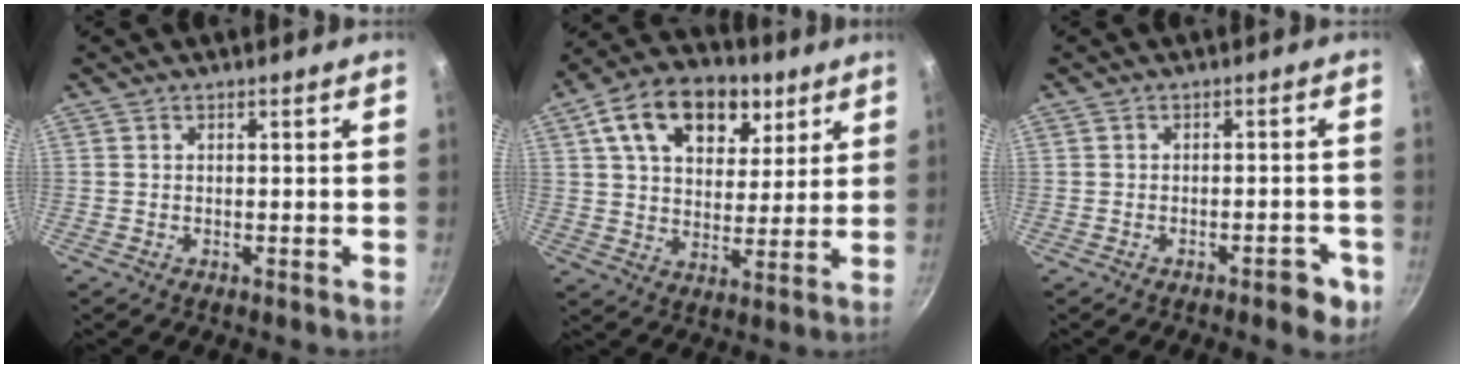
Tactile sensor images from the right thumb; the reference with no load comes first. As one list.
[{"total": 18.3, "force": [8.4, 12.0, 11.0], "torque": [-0.157, -0.011, 0.130]}, {"total": 4.9, "force": [-2.4, 2.1, 3.8], "torque": [-0.029, 0.021, -0.023]}]